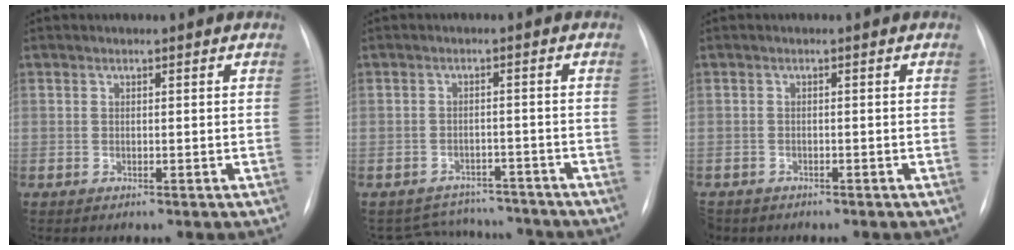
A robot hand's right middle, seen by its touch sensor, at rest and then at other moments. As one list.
[{"total": 7.9, "force": [-7.5, 2.5, -0.4], "torque": [0.009, 0.021, -0.098]}, {"total": 3.6, "force": [-2.8, 2.2, 0.5], "torque": [-0.008, -0.001, -0.046]}]